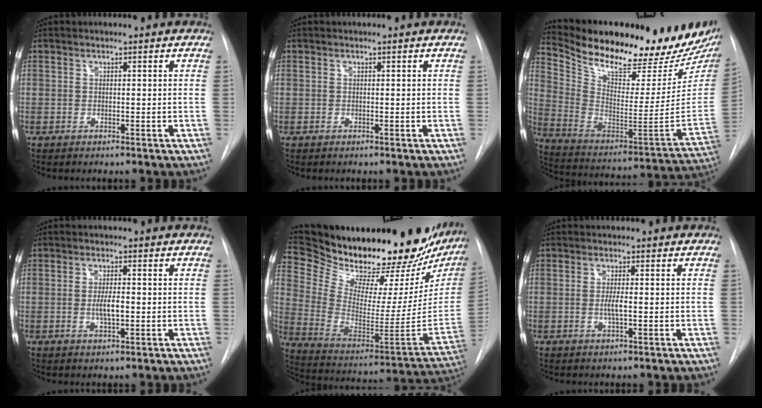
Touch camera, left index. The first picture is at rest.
{"total": 0.0}
{"total": 29.6, "force": [23.9, 7.6, 15.8], "torque": [-0.267, -0.050, 0.345]}
{"total": 3.2, "force": [-0.4, 0.8, 3.0], "torque": [-0.059, -0.004, -0.007]}
{"total": 33.7, "force": [28.6, 6.9, 16.3], "torque": [-0.272, -0.089, 0.402]}
{"total": 2.1, "force": [-0.3, 0.2, 2.1], "torque": [-0.043, -0.005, -0.006]}